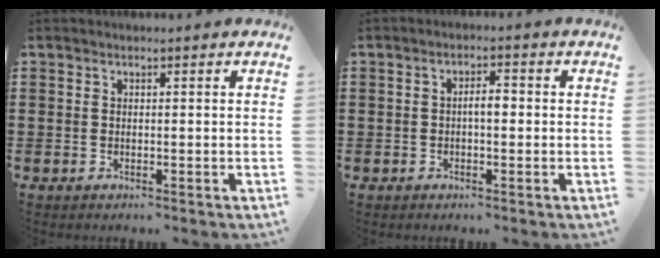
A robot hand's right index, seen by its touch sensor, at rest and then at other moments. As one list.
[{"total": 2.5, "force": [-0.2, 0.8, 2.4], "torque": [-0.045, 0.004, -0.006]}]